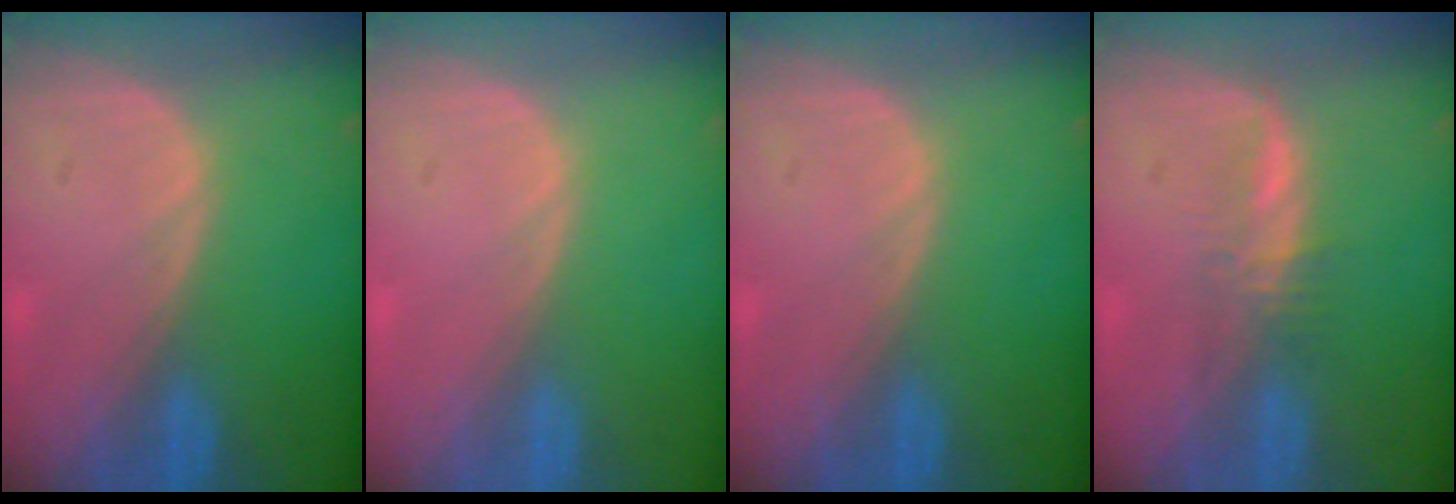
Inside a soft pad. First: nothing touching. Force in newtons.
{"total": 0.0}
{"total": 0.0}
{"total": 2.8, "press": 2.7, "slide": 0.5}